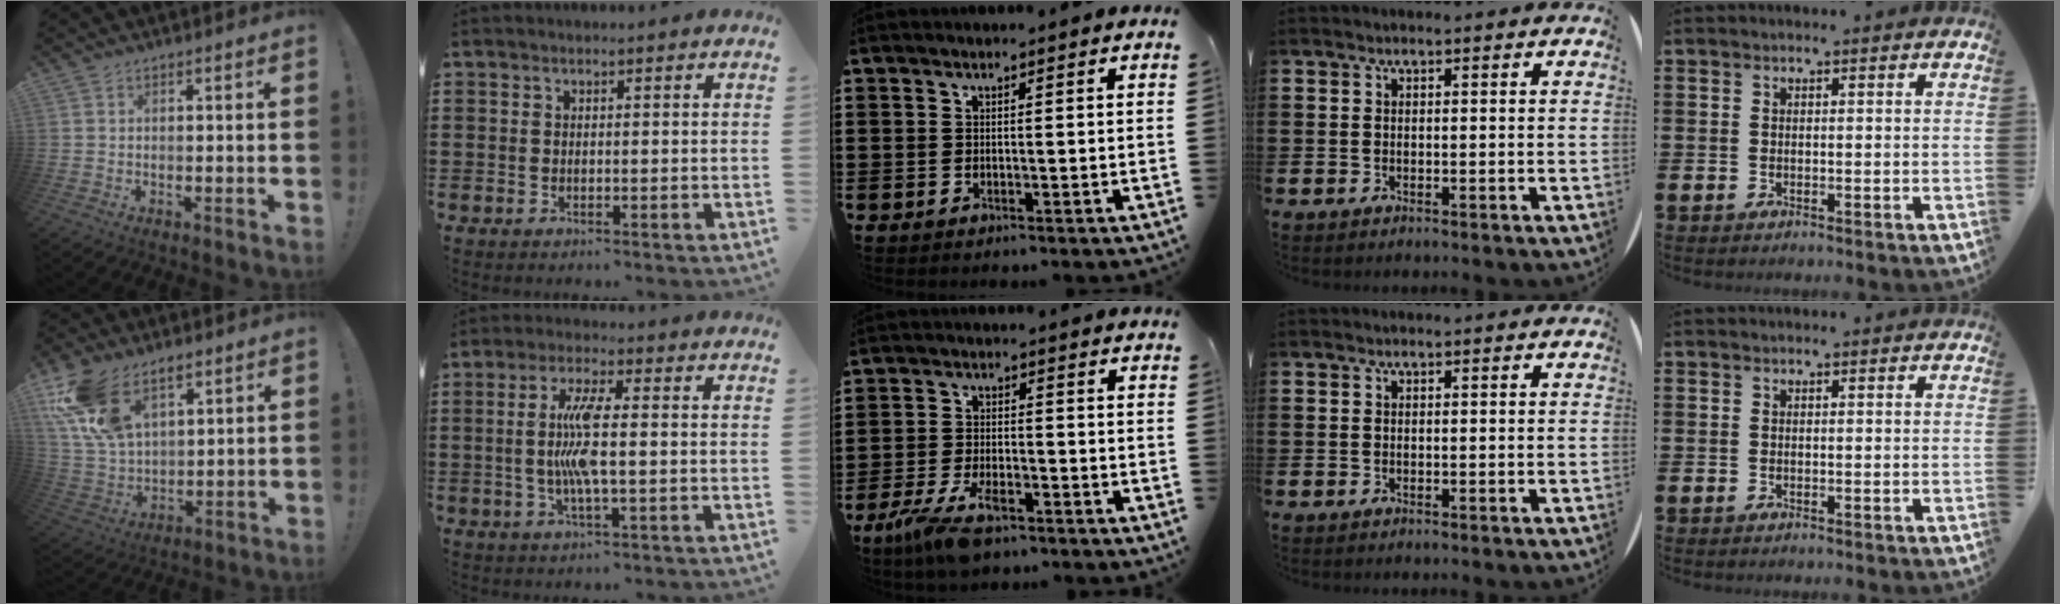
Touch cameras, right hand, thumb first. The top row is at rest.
{"thumb": {"total": 16.5, "force": [9.4, 9.7, 9.5], "torque": [-0.194, -0.050, 0.176]}, "index": {"total": 7.4, "force": [-0.4, 1.2, 7.3], "torque": [-0.161, -0.010, -0.018]}, "middle": {"total": 6.7, "force": [-4.3, 2.4, 4.5], "torque": [-0.106, -0.007, -0.082]}}